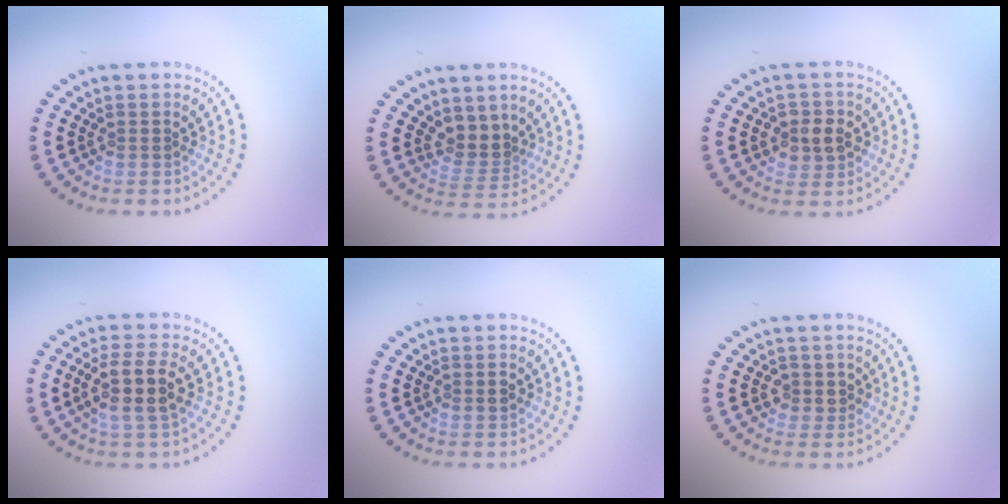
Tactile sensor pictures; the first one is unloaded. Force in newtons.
{"total": 2.7, "press": 2.1, "slide": 1.8}
{"total": 2.7, "press": 2.5, "slide": 0.9}
{"total": 3.8, "press": 3.5, "slide": 1.5}
{"total": 1.3, "press": 1.3, "slide": 0.1}
{"total": 1.8, "press": 1.5, "slide": 1.0}